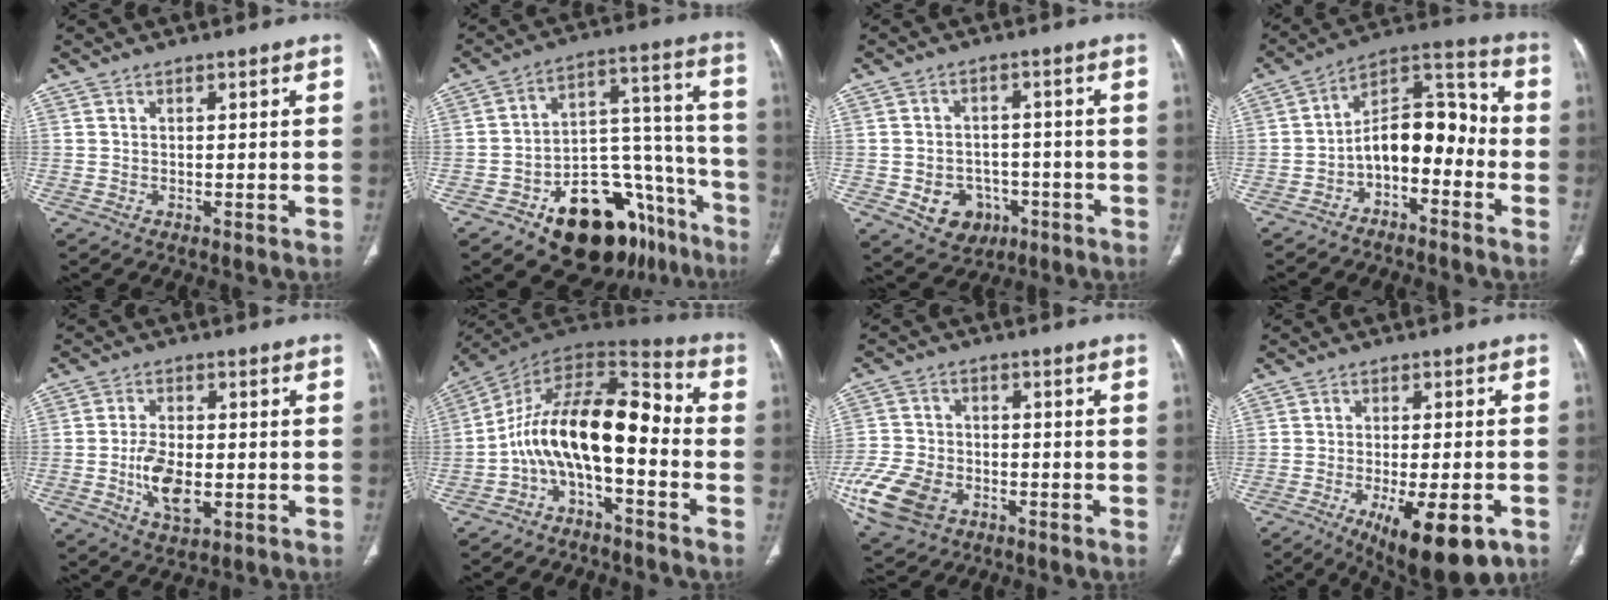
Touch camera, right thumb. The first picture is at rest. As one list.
[{"total": 24.8, "force": [-13.5, 13.7, 15.7], "torque": [-0.139, 0.117, -0.190]}, {"total": 8.5, "force": [-3.0, 6.9, 3.8], "torque": [-0.035, 0.025, -0.033]}, {"total": 12.6, "force": [-3.9, 7.3, 9.5], "torque": [-0.122, 0.079, -0.074]}, {"total": 8.5, "force": [-1.8, 4.5, 7.0], "torque": [-0.123, 0.003, -0.027]}, {"total": 15.5, "force": [-4.1, 6.8, 13.3], "torque": [-0.209, 0.102, -0.081]}, {"total": 13.5, "force": [-5.8, 9.1, 8.0], "torque": [-0.170, 0.009, -0.105]}, {"total": 15.3, "force": [-7.3, 5.4, 12.4], "torque": [-0.153, 0.005, -0.095]}]